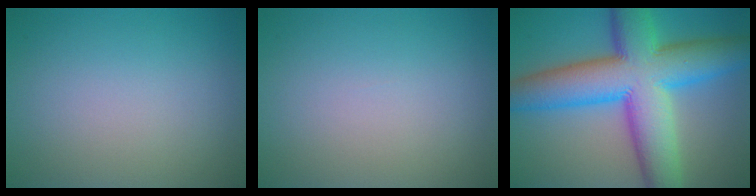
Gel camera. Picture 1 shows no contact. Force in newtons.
{"total": 0.0}
{"total": 13.9, "press": 13.9, "slide": 0.2}